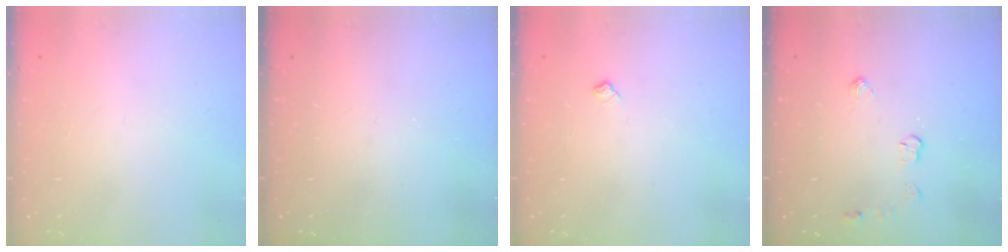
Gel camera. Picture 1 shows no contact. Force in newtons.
{"total": 0.0}
{"total": 5.0, "press": 5.0, "slide": 0.8}
{"total": 4.0, "press": 4.0, "slide": 0.7}